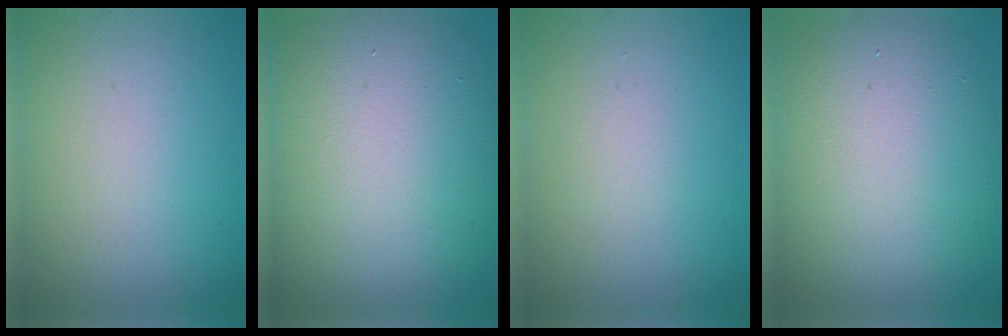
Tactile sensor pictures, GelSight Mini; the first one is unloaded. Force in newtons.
{"total": 15.3, "press": 15.3, "slide": 0.8}
{"total": 0.7, "press": 0.7, "slide": 0.0}
{"total": 12.0, "press": 11.9, "slide": 0.6}